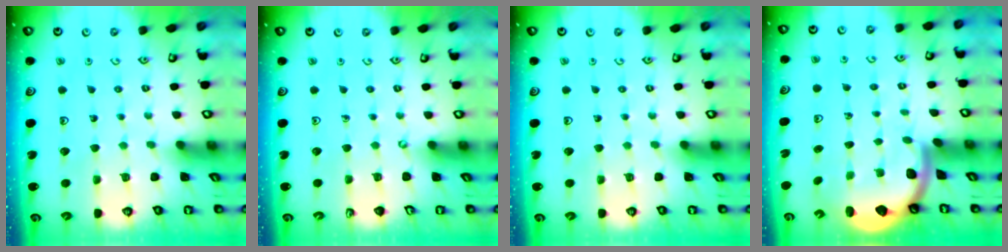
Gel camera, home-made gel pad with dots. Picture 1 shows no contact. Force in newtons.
{"total": 0.0}
{"total": 0.0}
{"total": 2.3, "press": 2.3, "slide": 0.4}